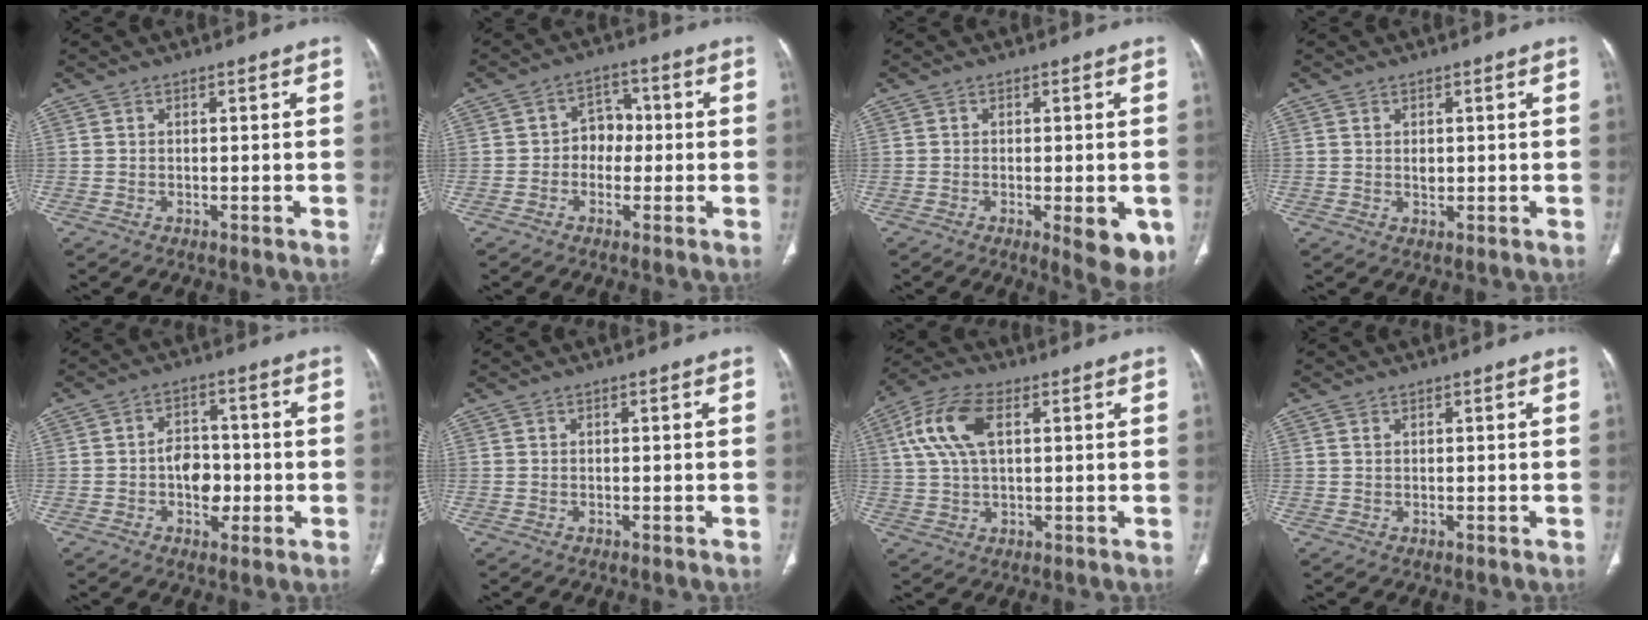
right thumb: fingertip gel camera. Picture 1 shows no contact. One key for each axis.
{"total": 5.4, "fx": -0.5, "fy": 4.5, "fz": 3.0, "tx": -0.010, "ty": 0.022, "tz": -0.020}
{"total": 8.5, "fx": -2.8, "fy": 2.9, "fz": 7.5, "tx": -0.077, "ty": -0.010, "tz": -0.030}
{"total": 1.4, "fx": 0.3, "fy": 0.9, "fz": 0.9, "tx": -0.013, "ty": -0.002, "tz": 0.008}
{"total": 6.9, "fx": -1.2, "fy": 4.8, "fz": 4.8, "tx": -0.042, "ty": 0.015, "tz": -0.022}
{"total": 0.0}
{"total": 10.6, "fx": 3.1, "fy": 5.3, "fz": 8.6, "tx": -0.189, "ty": 0.018, "tz": 0.058}
{"total": 0.6, "fx": 0.4, "fy": 0.3, "fz": 0.3, "tx": -0.004, "ty": 0.002, "tz": 0.008}